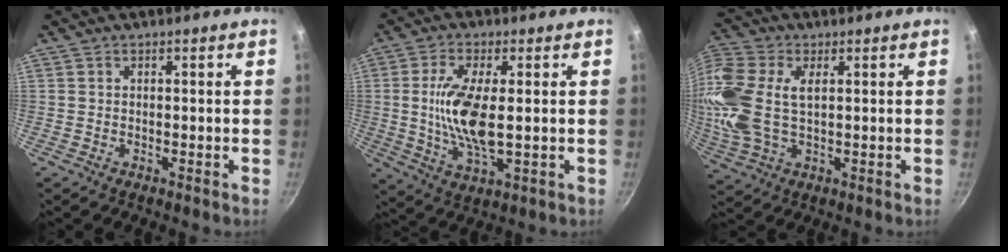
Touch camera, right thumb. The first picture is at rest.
{"total": 11.9, "force": [0.6, 4.4, 11.0], "torque": [-0.220, -0.009, 0.012]}
{"total": 16.4, "force": [2.6, 9.6, 13.1], "torque": [-0.295, 0.013, 0.047]}